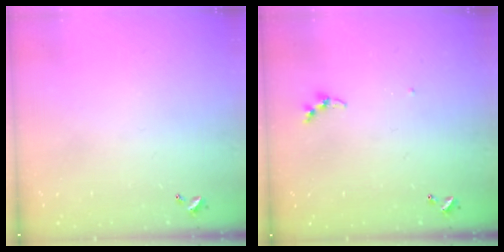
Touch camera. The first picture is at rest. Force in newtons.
{"total": 3.5, "press": 3.4, "slide": 0.4}